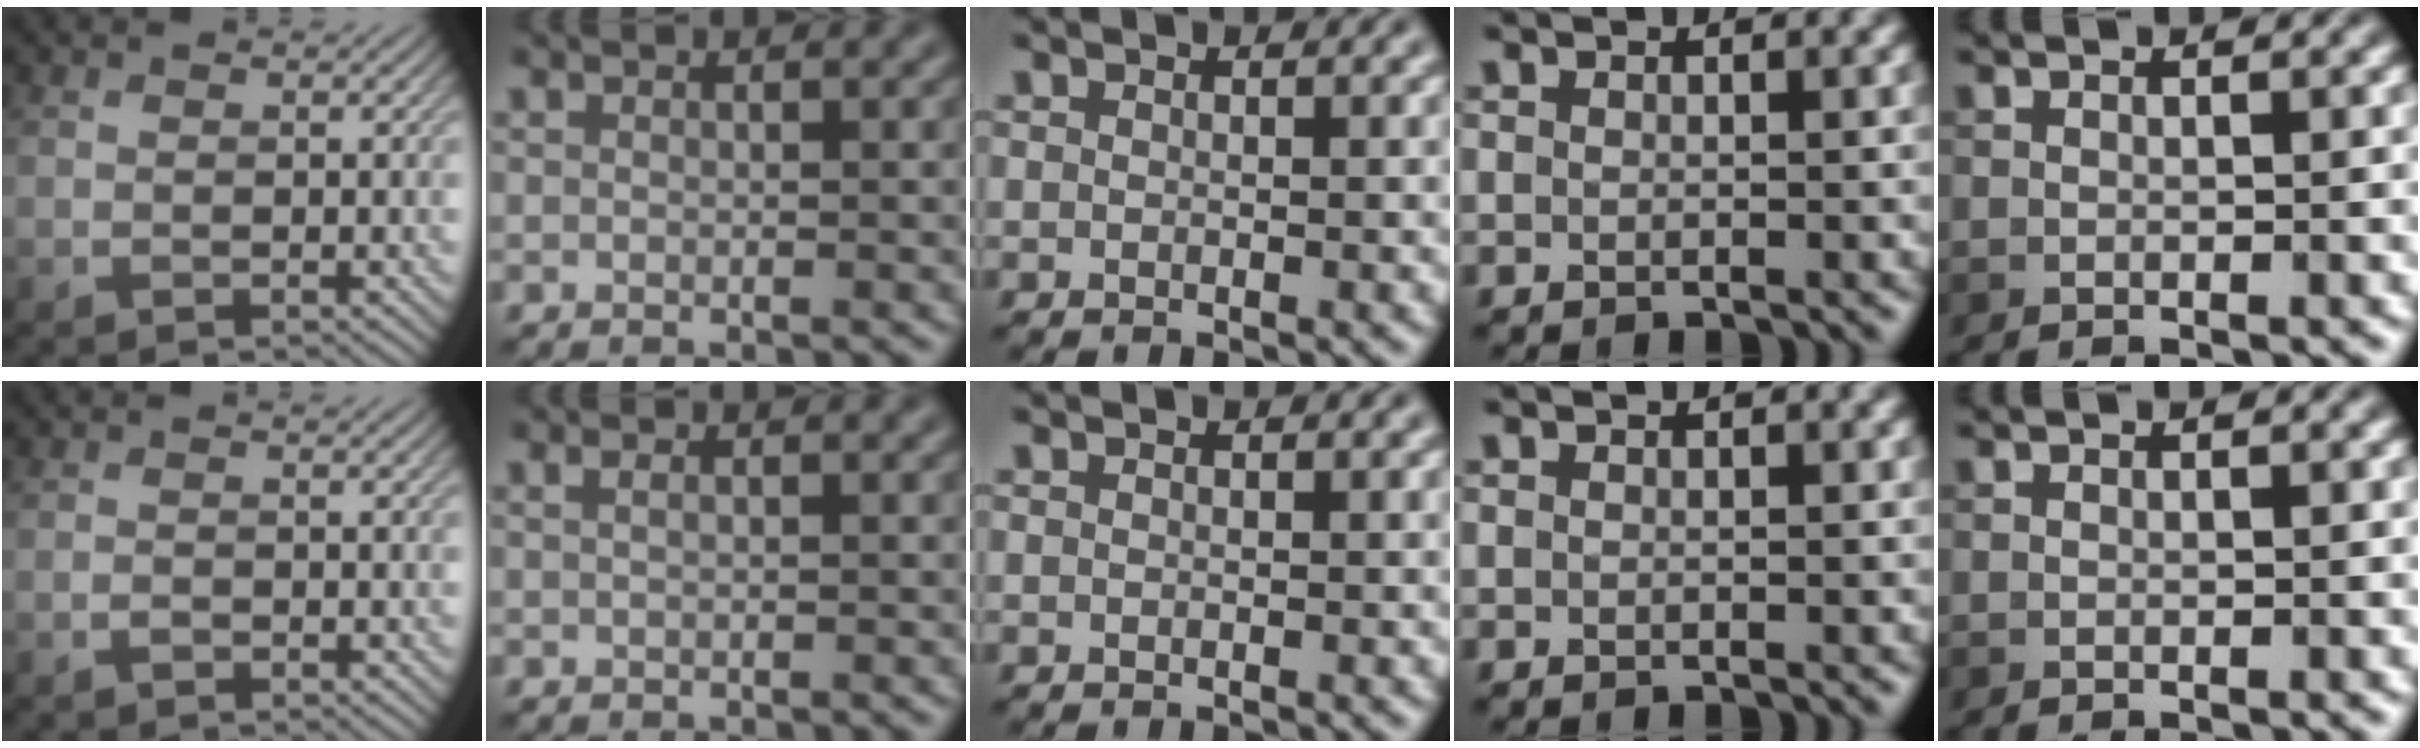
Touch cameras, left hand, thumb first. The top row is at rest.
{"thumb": {"total": 0.9, "force": [-0.6, 0.4, 0.5], "torque": [-0.012, -0.002, -0.012]}, "index": {"total": 0.7, "force": [0.3, 0.2, 0.5], "torque": [-0.013, 0.001, 0.004]}}